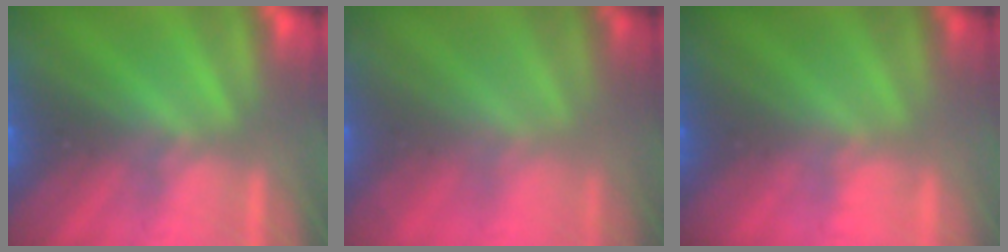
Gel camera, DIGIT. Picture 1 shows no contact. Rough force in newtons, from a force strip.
{"total": 1.5}
{"total": 1.8}